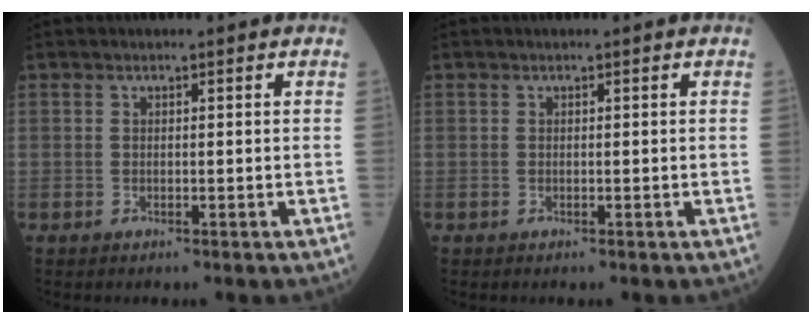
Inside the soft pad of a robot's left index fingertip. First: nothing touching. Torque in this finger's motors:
{"motor_torque": [0.00, 0.00, 0.00, 0.01]}